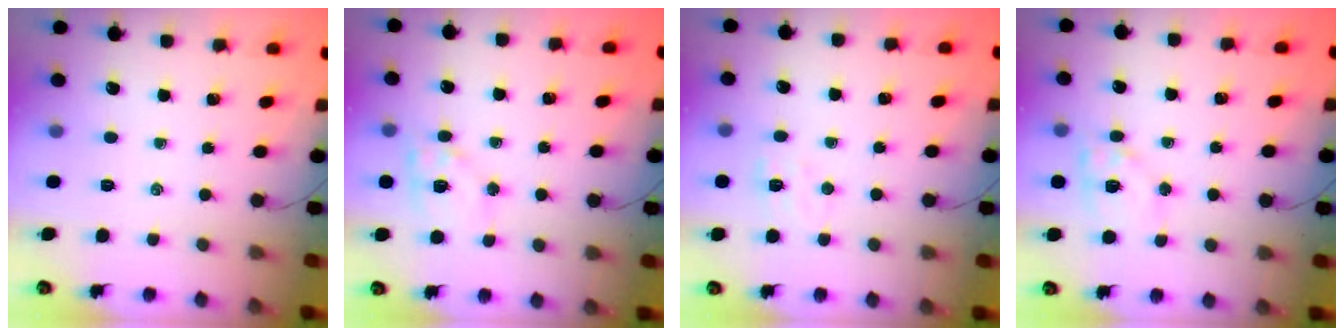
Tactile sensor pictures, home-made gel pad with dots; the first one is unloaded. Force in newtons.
{"total": 10.4, "press": 10.3, "slide": 1.5}
{"total": 6.0, "press": 5.8, "slide": 1.4}
{"total": 10.4, "press": 10.3, "slide": 1.5}